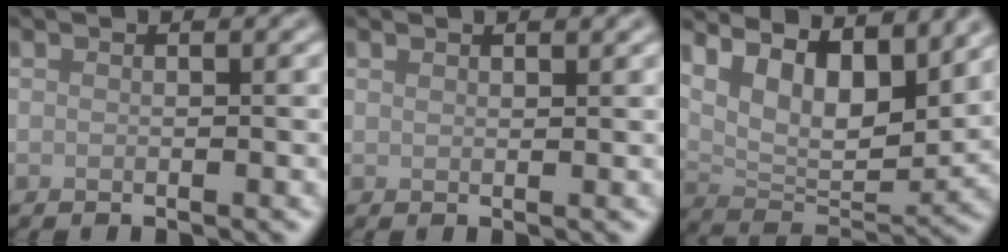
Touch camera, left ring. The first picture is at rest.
{"total": 0.8, "force": [0.7, 0.2, 0.2], "torque": [-0.004, 0.000, 0.014]}
{"total": 9.3, "force": [4.9, 4.3, 6.6], "torque": [-0.117, -0.010, 0.086]}